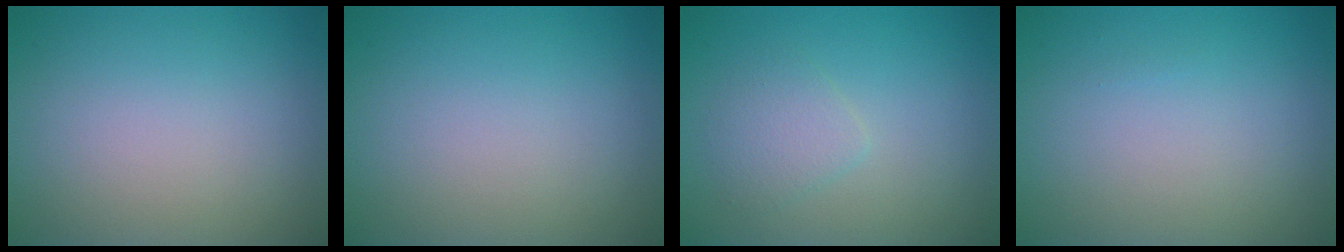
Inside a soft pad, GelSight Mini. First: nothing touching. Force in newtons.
{"total": 0.0}
{"total": 1.9, "press": 1.9, "slide": 0.1}
{"total": 0.0}